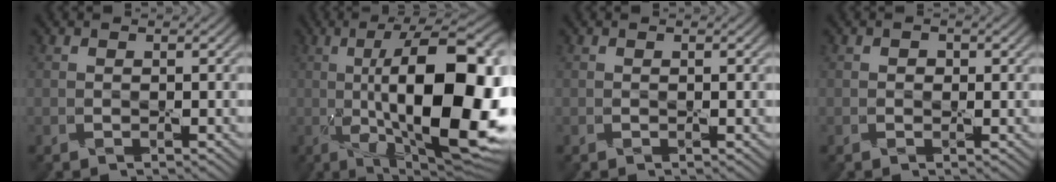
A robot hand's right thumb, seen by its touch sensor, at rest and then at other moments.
{"total": 20.4, "force": [-1.5, 7.4, 18.9], "torque": [-0.274, 0.013, -0.023]}
{"total": 0.0}
{"total": 0.7, "force": [0.0, 0.7, 0.2], "torque": [0.001, -0.004, -0.001]}